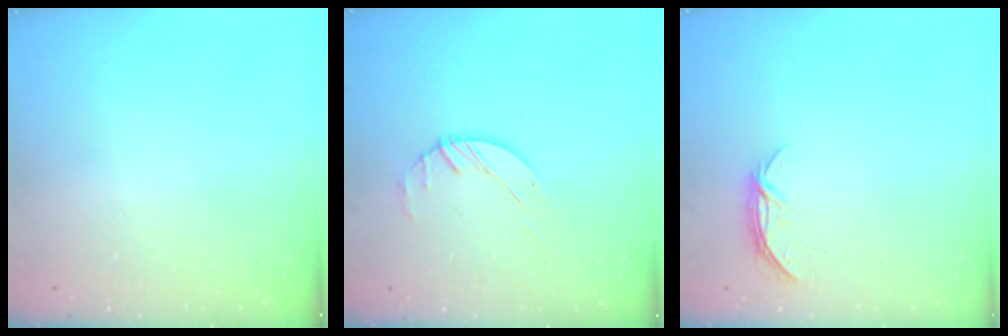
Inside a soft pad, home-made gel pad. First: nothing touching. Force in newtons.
{"total": 2.1, "press": 2.0, "slide": 0.3}
{"total": 4.4, "press": 4.3, "slide": 0.5}